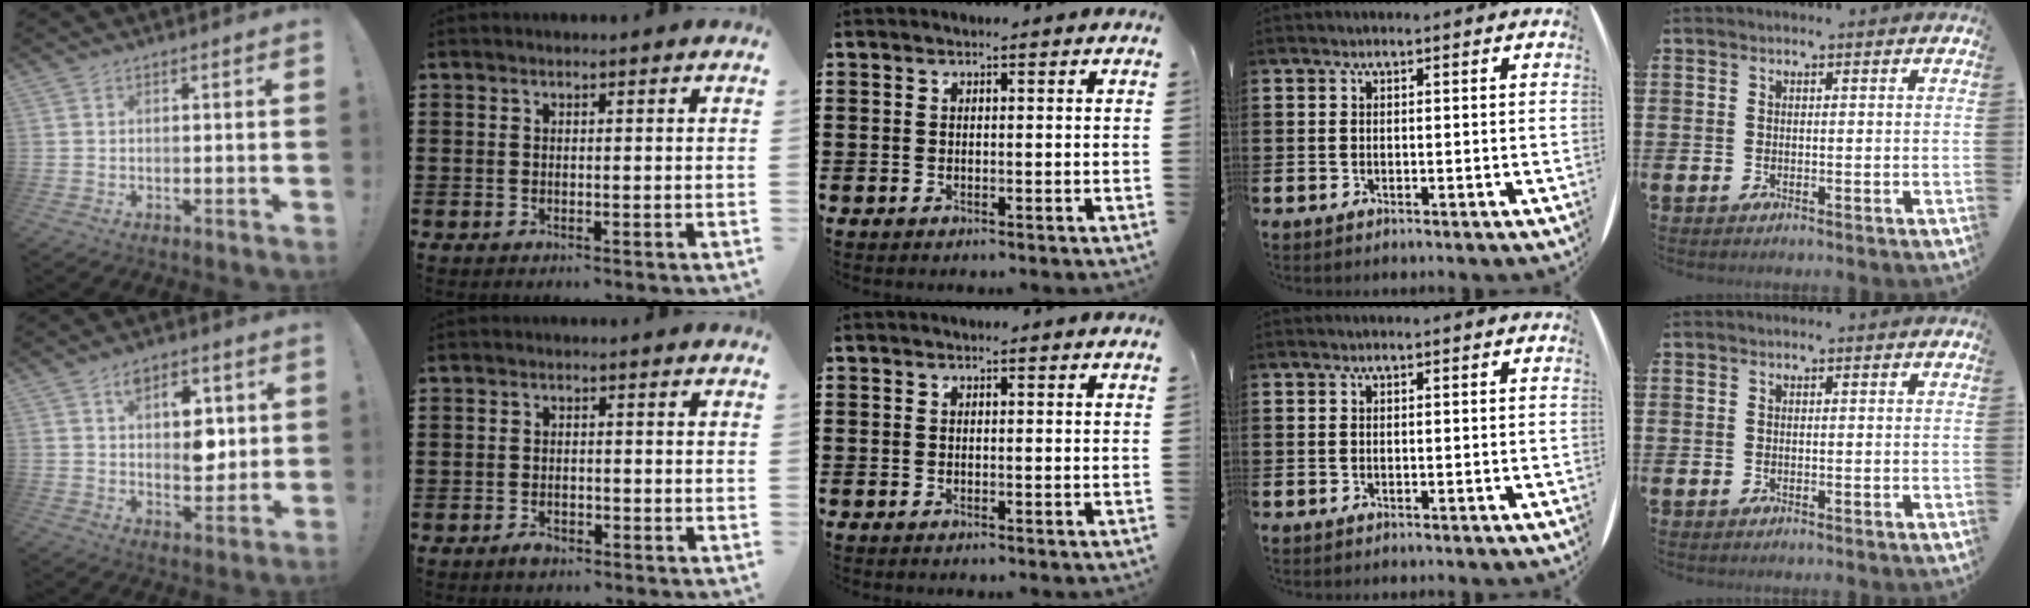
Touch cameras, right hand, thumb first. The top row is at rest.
{"thumb": {"total": 10.5, "force": [3.6, 7.0, 6.9], "torque": [-0.078, -0.014, 0.064]}, "index": {"total": 1.5, "force": [-1.1, 0.6, 0.8], "torque": [-0.015, -0.002, -0.022]}}